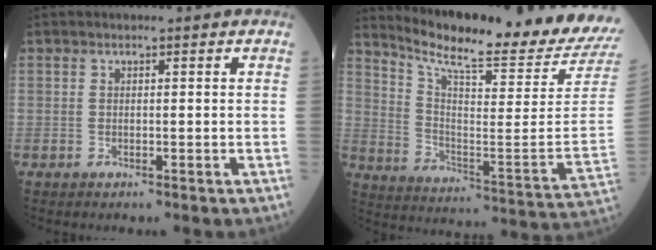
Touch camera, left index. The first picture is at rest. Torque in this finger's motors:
{"motor_torque": [0.39, -0.75, 0.19, 0.06]}